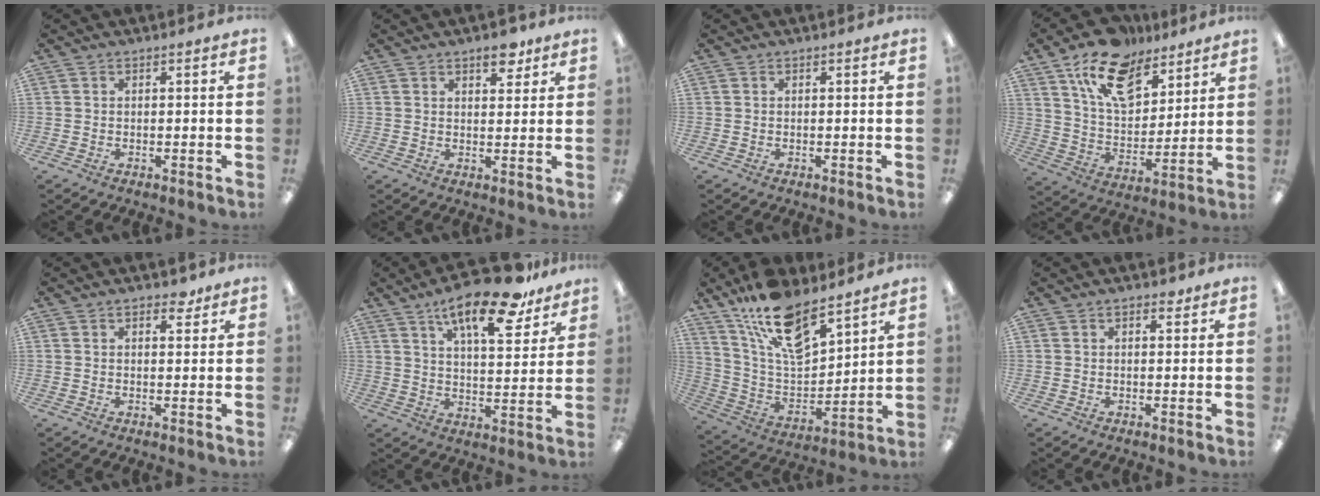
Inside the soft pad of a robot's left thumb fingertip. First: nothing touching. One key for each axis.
{"total": 5.5, "fx": 3.8, "fy": 2.6, "fz": 2.9, "tx": -0.016, "ty": -0.022, "tz": 0.060}
{"total": 0.0}
{"total": 16.4, "fx": 10.4, "fy": 9.2, "fz": 8.6, "tx": -0.143, "ty": -0.047, "tz": 0.189}
{"total": 3.4, "fx": 2.2, "fy": 1.8, "fz": 1.8, "tx": -0.006, "ty": -0.009, "tz": 0.034}
{"total": 17.3, "fx": 11.8, "fy": 5.7, "fz": 11.3, "tx": -0.173, "ty": -0.061, "tz": 0.189}
{"total": 17.6, "fx": 12.7, "fy": 7.1, "fz": 9.9, "tx": -0.186, "ty": -0.070, "tz": 0.228}
{"total": 2.1, "fx": 1.3, "fy": 1.1, "fz": 1.2, "tx": -0.010, "ty": -0.004, "tz": 0.019}